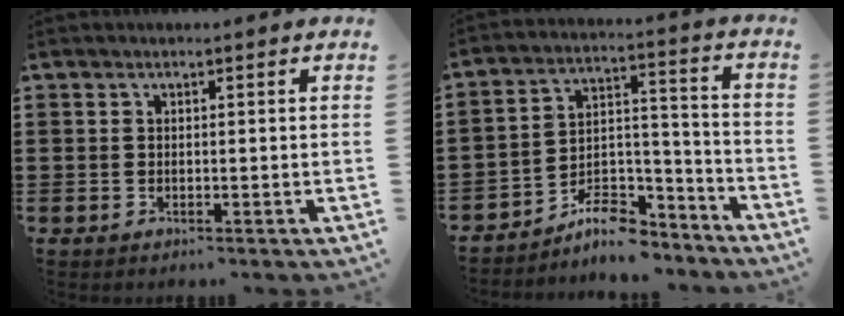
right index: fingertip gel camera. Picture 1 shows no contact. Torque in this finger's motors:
{"motor_torque": [0.03, 0.14, 0.16, 0.01]}